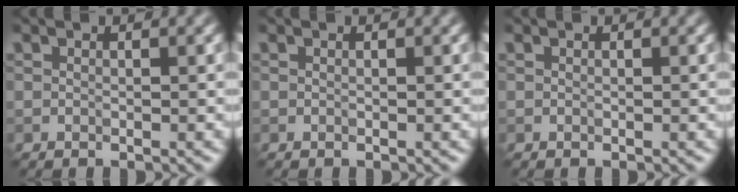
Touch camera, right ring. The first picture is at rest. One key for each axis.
{"total": 0.0}
{"total": 0.0}